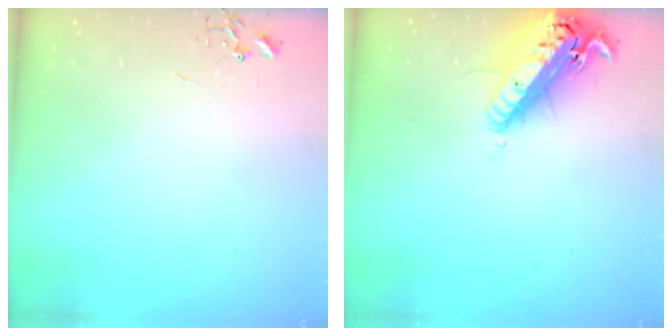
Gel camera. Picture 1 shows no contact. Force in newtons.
{"total": 19.3, "press": 18.8, "slide": 4.3}